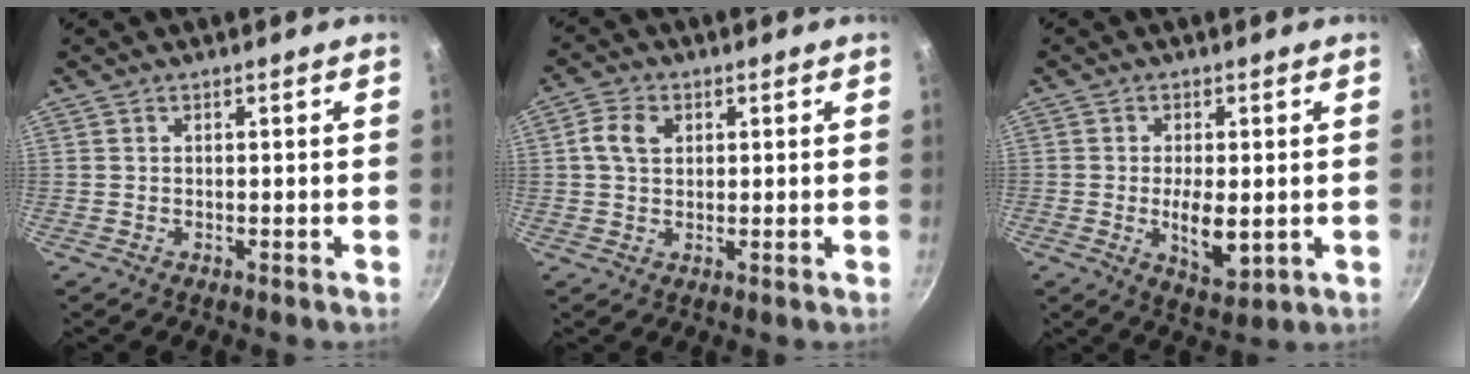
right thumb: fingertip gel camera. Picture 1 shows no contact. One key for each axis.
{"total": 4.8, "fx": 1.4, "fy": 3.5, "fz": 3.0, "tx": -0.057, "ty": 0.005, "tz": 0.024}
{"total": 6.9, "fx": -0.9, "fy": 3.2, "fz": 6.1, "tx": -0.094, "ty": -0.013, "tz": -0.007}